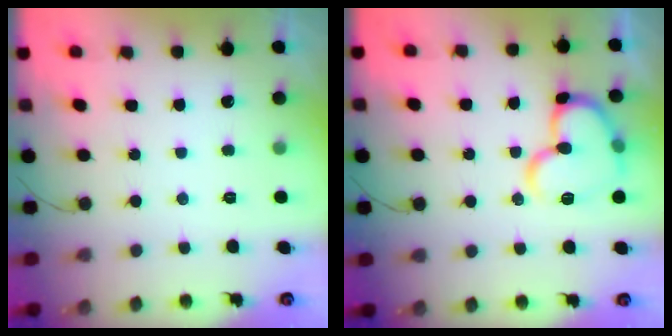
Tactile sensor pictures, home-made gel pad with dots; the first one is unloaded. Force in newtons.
{"total": 15.6, "press": 15.4, "slide": 1.9}